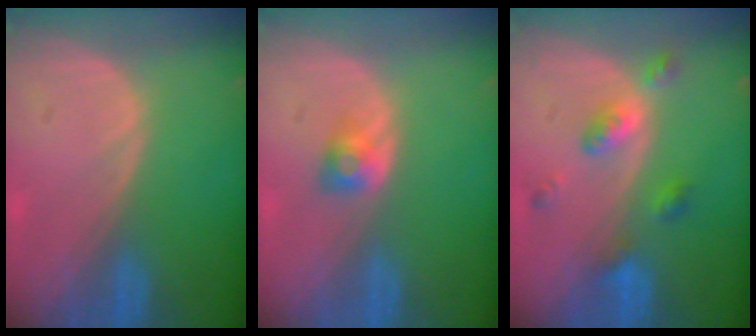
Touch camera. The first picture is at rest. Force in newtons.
{"total": 2.6, "press": 2.3, "slide": 1.1}
{"total": 5.3, "press": 4.7, "slide": 2.4}